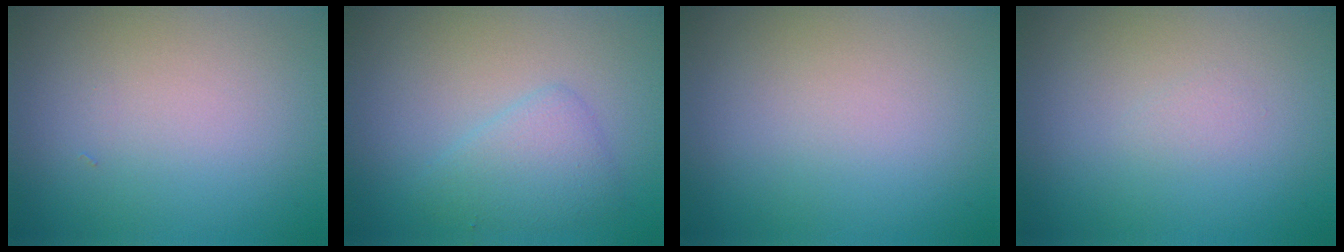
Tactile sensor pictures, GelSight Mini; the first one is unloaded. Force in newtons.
{"total": 2.6, "press": 2.6, "slide": 0.1}
{"total": 0.0}
{"total": 0.5, "press": 0.5, "slide": 0.1}